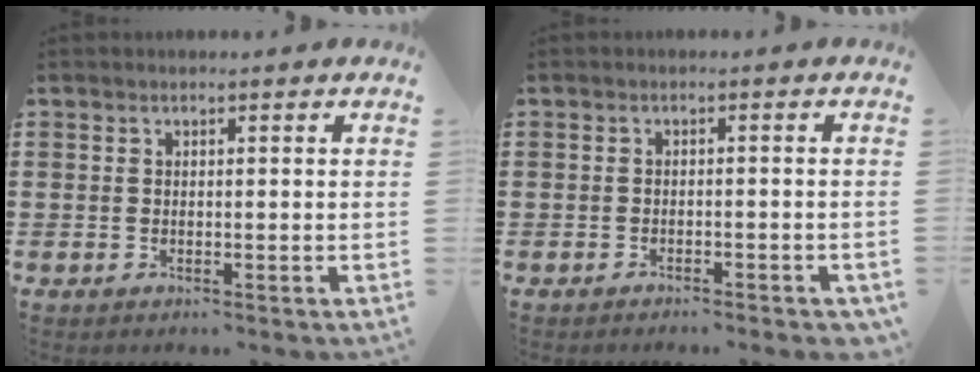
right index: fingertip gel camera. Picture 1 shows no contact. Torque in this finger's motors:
{"motor_torque": [0.64, -0.33, 0.16, -0.01]}